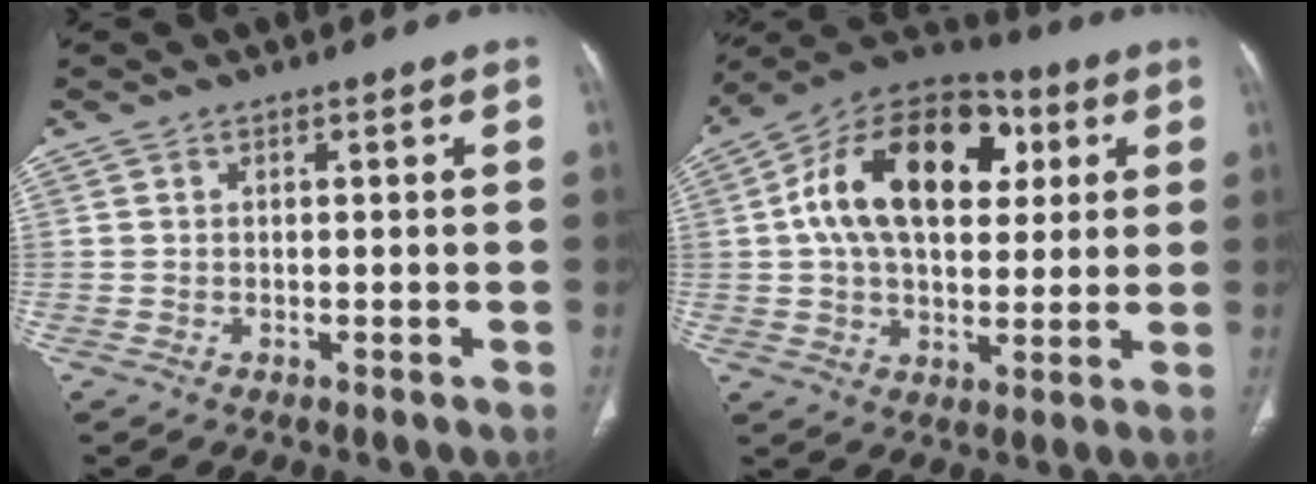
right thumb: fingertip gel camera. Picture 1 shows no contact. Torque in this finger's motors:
{"motor_torque": [1.63, 3.38, 1.11, -0.41, 0.49]}